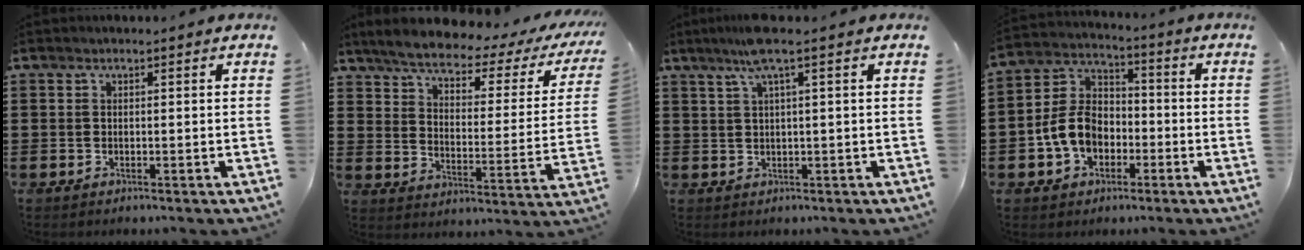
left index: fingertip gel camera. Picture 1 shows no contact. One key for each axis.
{"total": 5.0, "fx": 4.1, "fy": 0.9, "fz": 2.7, "tx": -0.075, "ty": -0.027, "tz": 0.063}
{"total": 4.2, "fx": 2.1, "fy": -0.2, "fz": 3.6, "tx": -0.074, "ty": 0.002, "tz": 0.035}
{"total": 8.2, "fx": -2.7, "fy": 6.1, "fz": 4.7, "tx": -0.125, "ty": 0.015, "tz": -0.057}